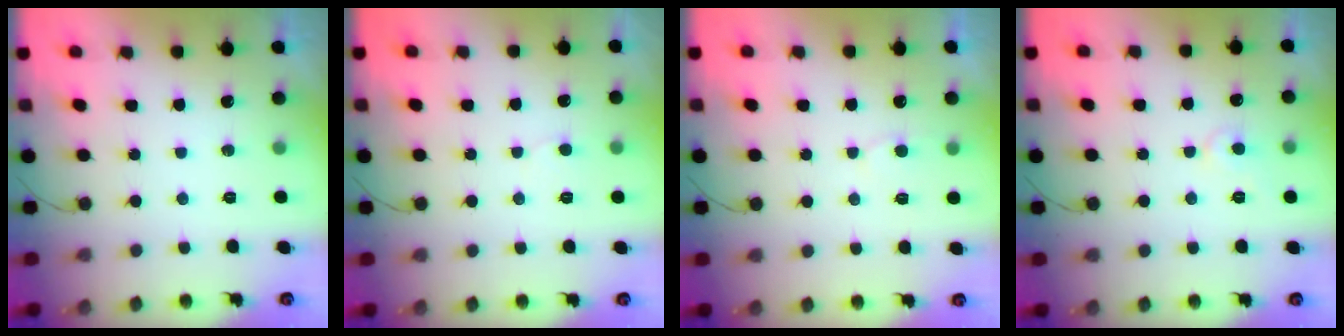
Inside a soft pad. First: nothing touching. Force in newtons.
{"total": 5.4, "press": 5.4, "slide": 0.5}
{"total": 4.2, "press": 4.2, "slide": 0.4}
{"total": 5.0, "press": 5.0, "slide": 0.4}